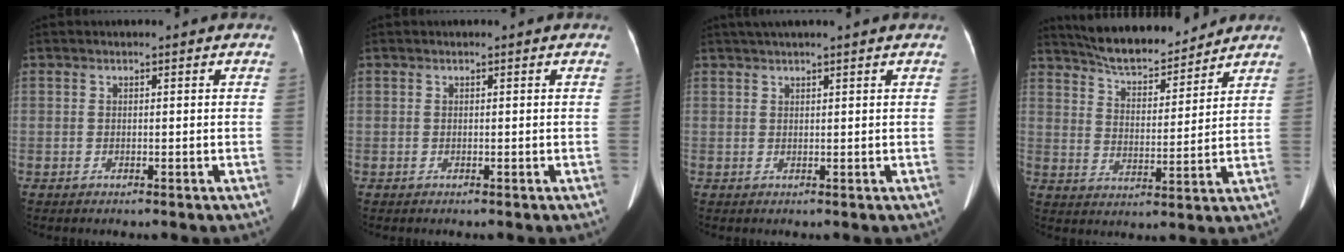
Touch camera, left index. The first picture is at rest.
{"total": 0.0}
{"total": 5.0, "force": [4.2, -0.6, 2.8], "torque": [-0.040, 0.036, 0.062]}
{"total": 10.6, "force": [10.0, 2.0, 3.0], "torque": [-0.051, 0.003, 0.165]}